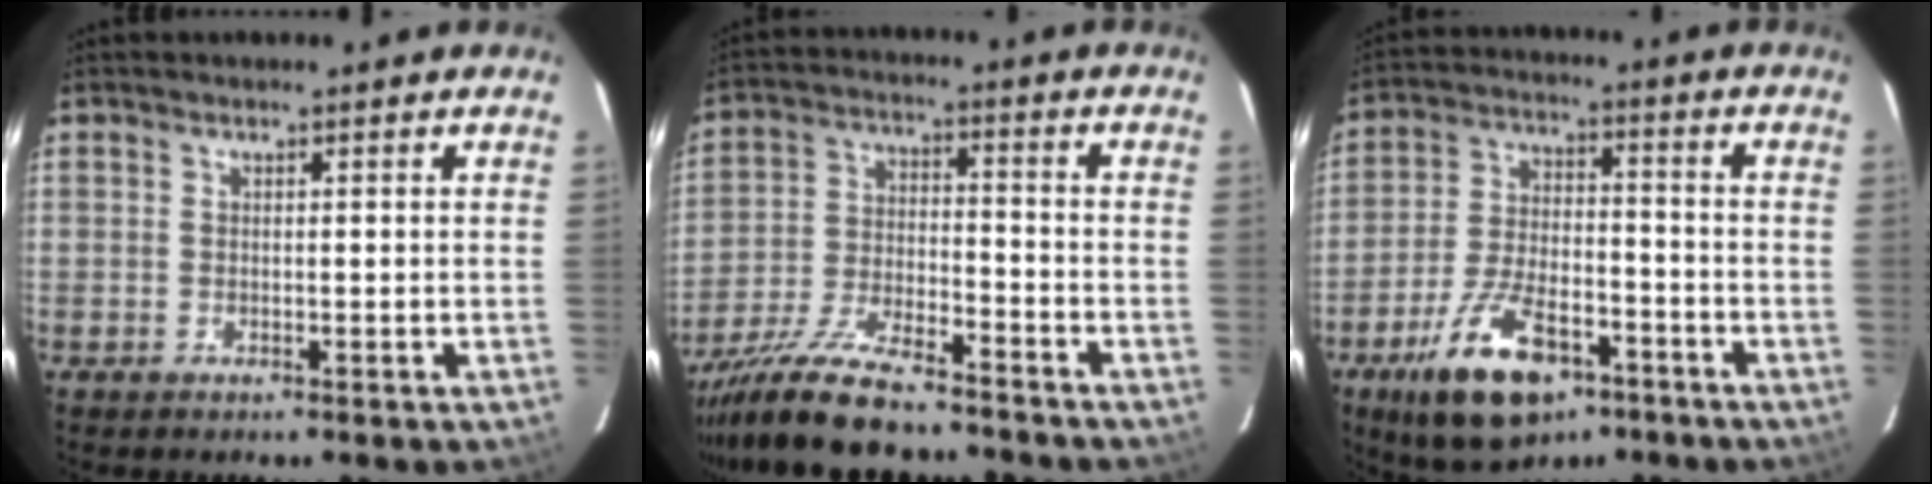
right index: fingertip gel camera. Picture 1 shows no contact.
{"total": 15.1, "force": [-12.9, 3.1, 7.2], "torque": [-0.155, -0.024, -0.226]}
{"total": 15.8, "force": [-9.1, 7.3, 10.6], "torque": [-0.215, -0.011, -0.153]}